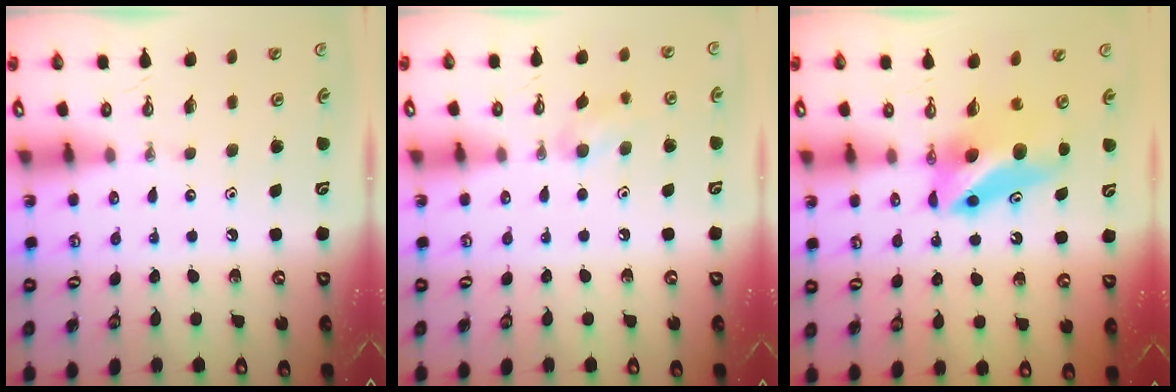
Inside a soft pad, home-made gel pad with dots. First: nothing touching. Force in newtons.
{"total": 8.4, "press": 7.7, "slide": 3.3}
{"total": 9.4, "press": 7.4, "slide": 5.8}